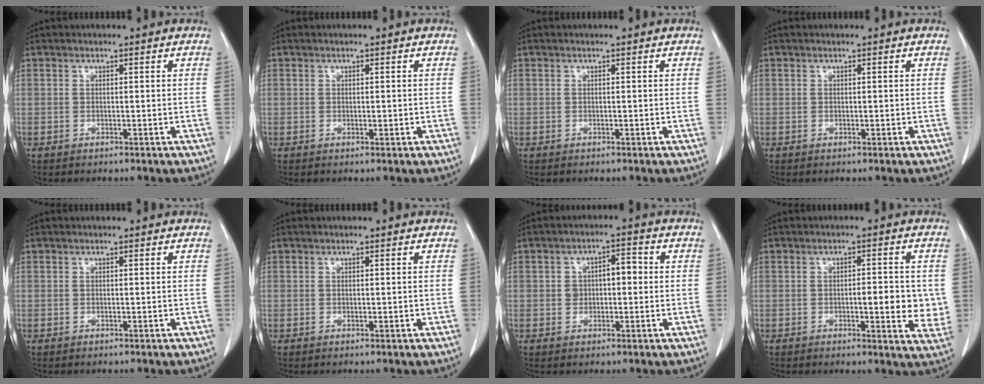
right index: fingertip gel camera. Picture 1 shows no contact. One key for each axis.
{"total": 0.6, "fx": 0.0, "fy": 0.0, "fz": 0.6, "tx": -0.010, "ty": -0.002, "tz": 0.003}
{"total": 0.0}
{"total": 0.0}
{"total": 0.0}
{"total": 0.0}
{"total": 4.4, "fx": 0.4, "fy": 2.5, "fz": 3.6, "tx": -0.061, "ty": 0.025, "tz": 0.010}
{"total": 6.7, "fx": -0.4, "fy": 2.0, "fz": 6.4, "tx": -0.076, "ty": -0.004, "tz": -0.006}